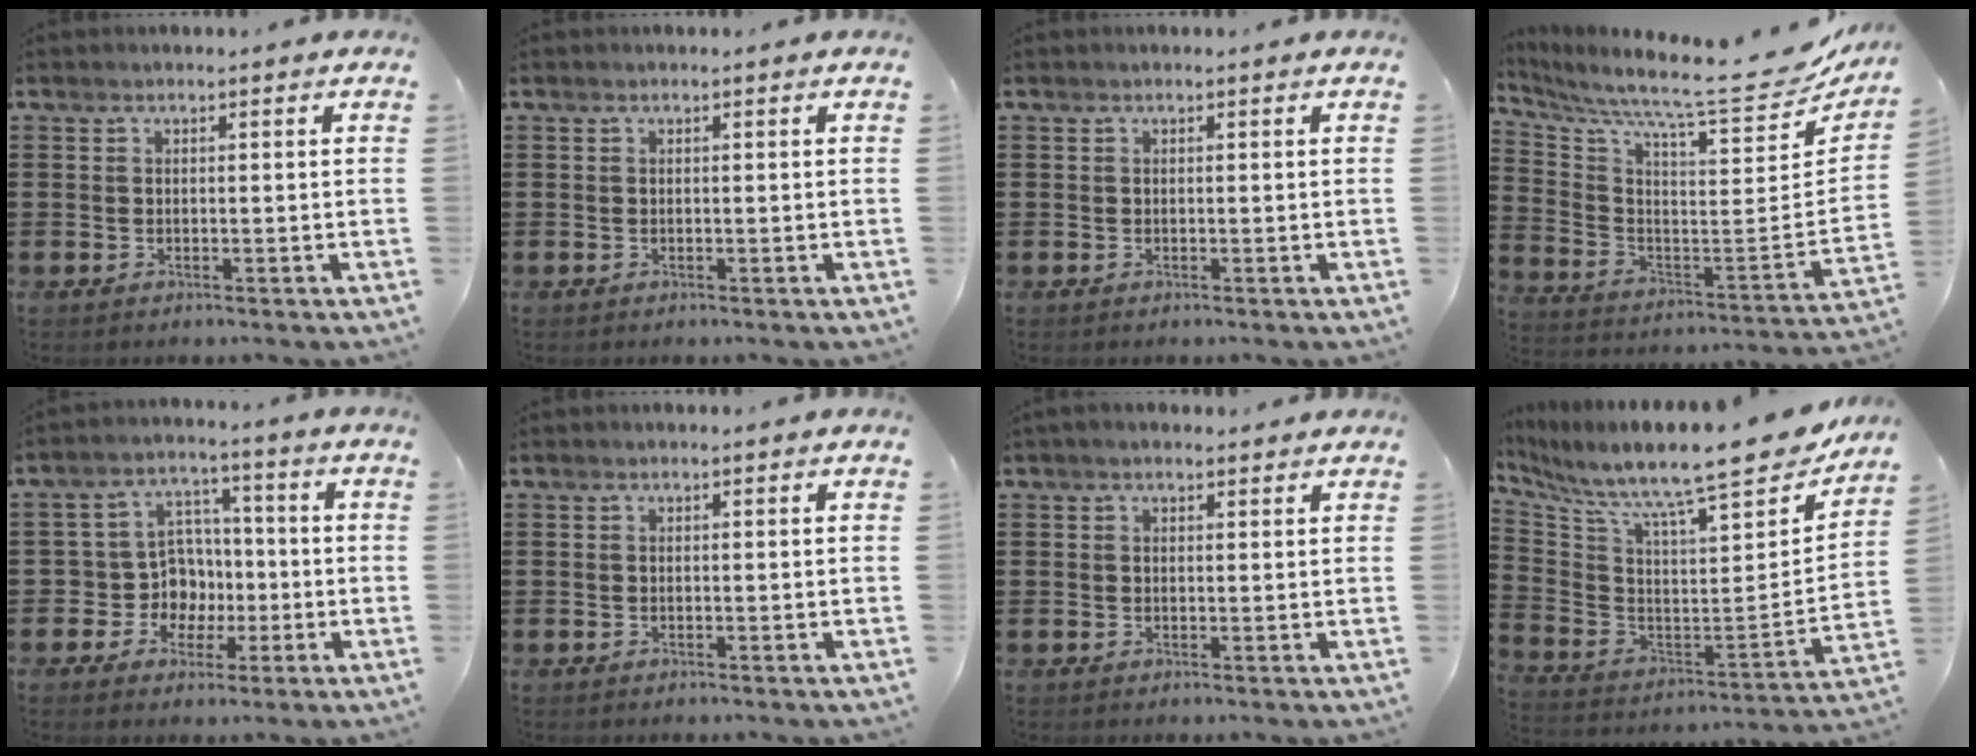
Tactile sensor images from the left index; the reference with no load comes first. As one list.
[{"total": 0.0}, {"total": 0.0}, {"total": 9.1, "force": [8.1, 0.0, 4.1], "torque": [-0.104, -0.085, 0.125]}, {"total": 7.9, "force": [-0.7, 7.4, 2.7], "torque": [-0.084, 0.012, -0.006]}, {"total": 0.0}, {"total": 1.2, "force": [1.0, 0.4, 0.5], "torque": [-0.011, 0.003, 0.020]}, {"total": 11.6, "force": [9.9, 0.6, 6.1], "torque": [-0.124, -0.088, 0.152]}]